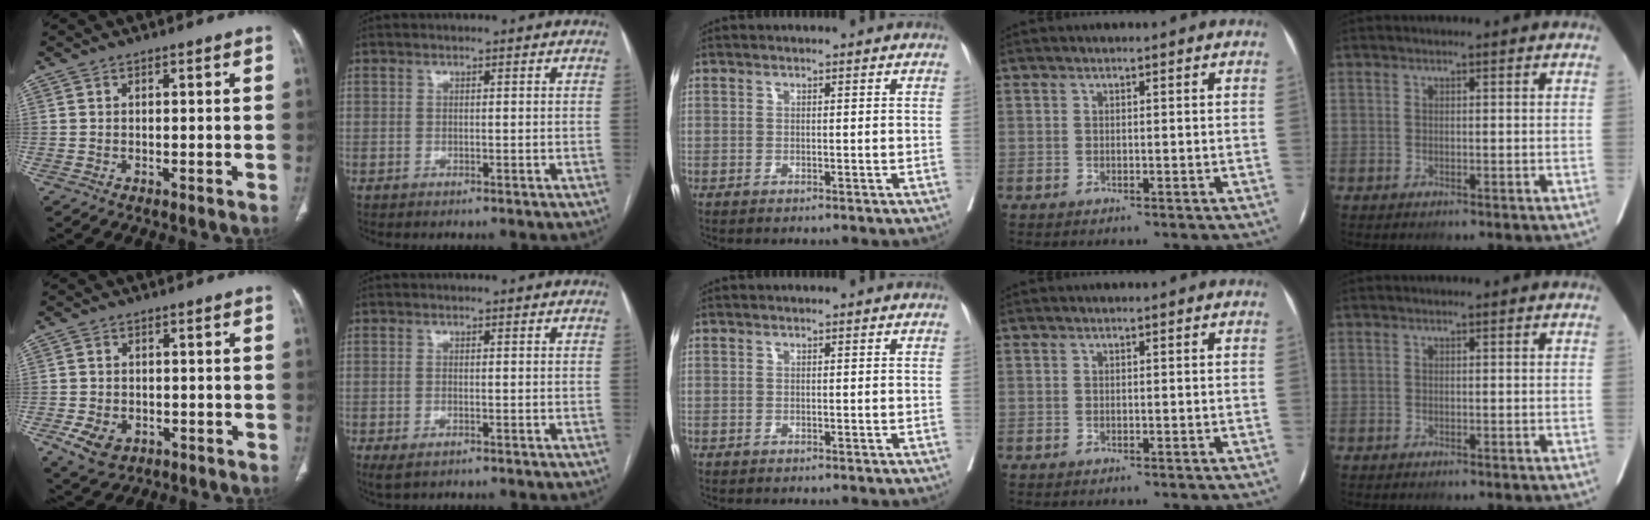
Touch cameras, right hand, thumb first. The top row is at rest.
{"thumb": {"total": 6.1, "force": [-2.6, 4.4, 3.4], "torque": [-0.061, 0.008, -0.035]}, "index": {"total": 2.5, "force": [-1.4, 1.0, 1.9], "torque": [-0.037, -0.006, -0.017]}}